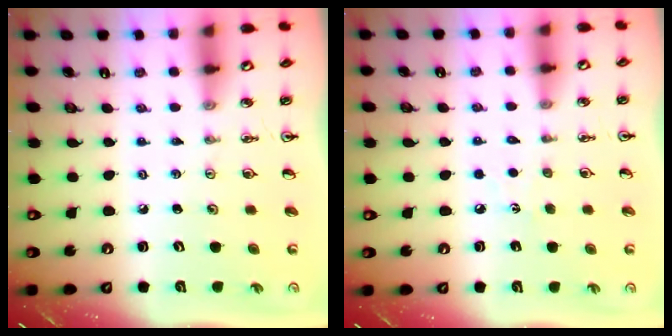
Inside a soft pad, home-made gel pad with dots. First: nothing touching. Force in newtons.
{"total": 4.0, "press": 4.0, "slide": 0.5}